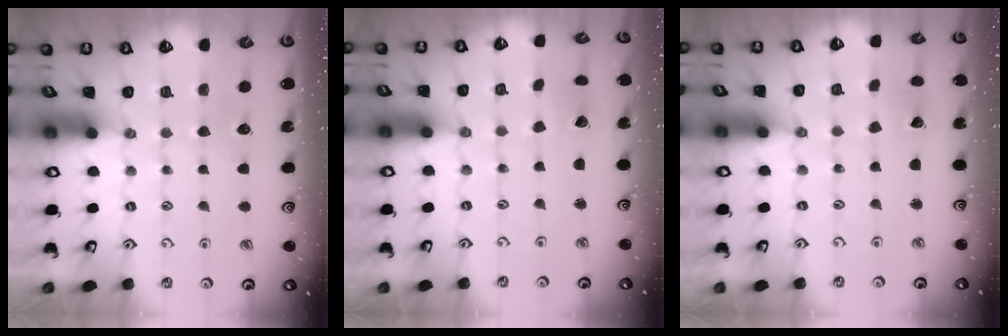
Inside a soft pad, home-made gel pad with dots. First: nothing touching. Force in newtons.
{"total": 2.1, "press": 2.1, "slide": 0.2}
{"total": 2.4, "press": 2.4, "slide": 0.2}